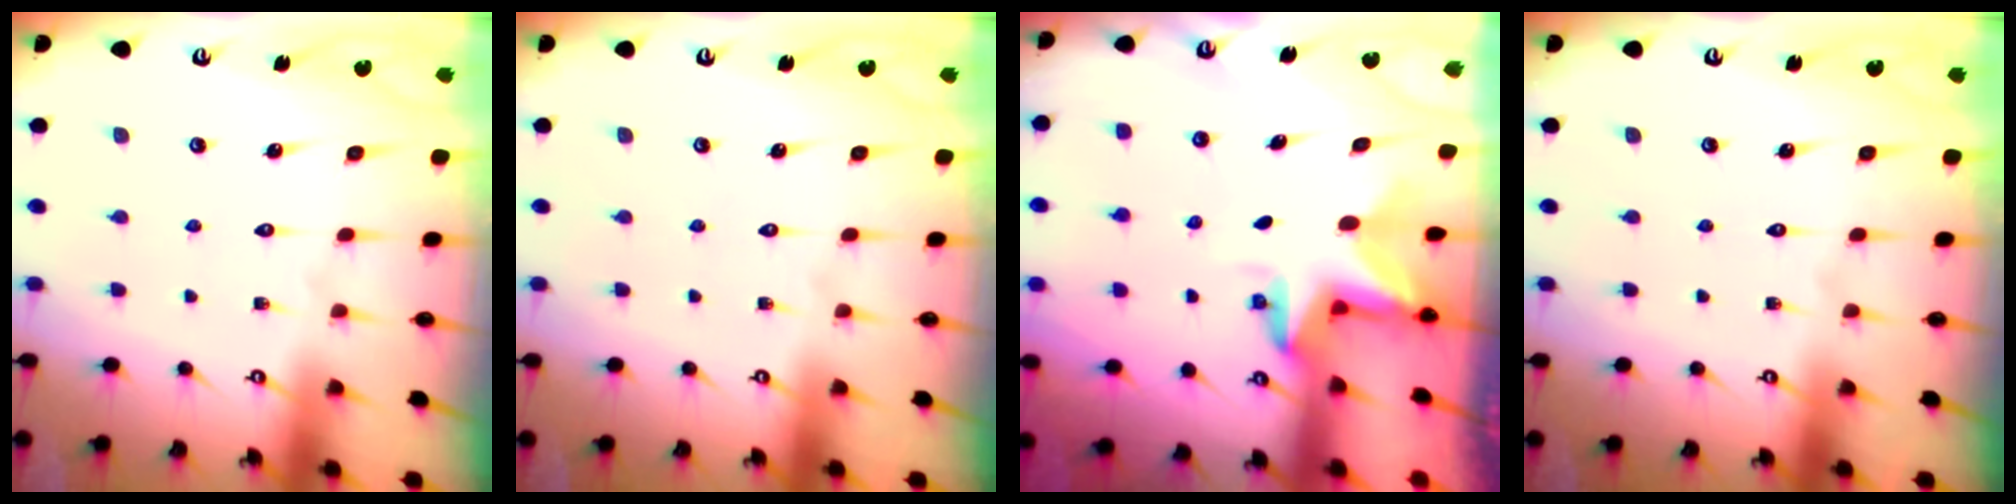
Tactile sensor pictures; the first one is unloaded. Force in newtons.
{"total": 0.0}
{"total": 2.9, "press": 2.9, "slide": 0.1}
{"total": 0.0}